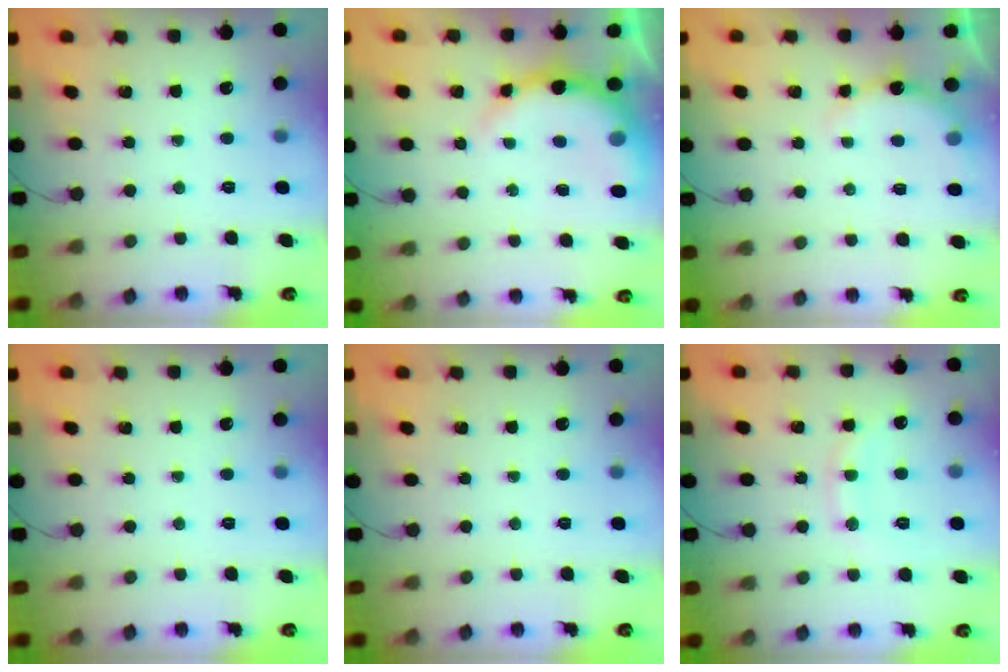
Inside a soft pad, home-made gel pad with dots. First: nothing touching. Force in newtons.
{"total": 9.8, "press": 9.6, "slide": 2.1}
{"total": 5.6, "press": 5.5, "slide": 1.3}
{"total": 0.0}
{"total": 0.0}
{"total": 10.5, "press": 10.5, "slide": 0.9}